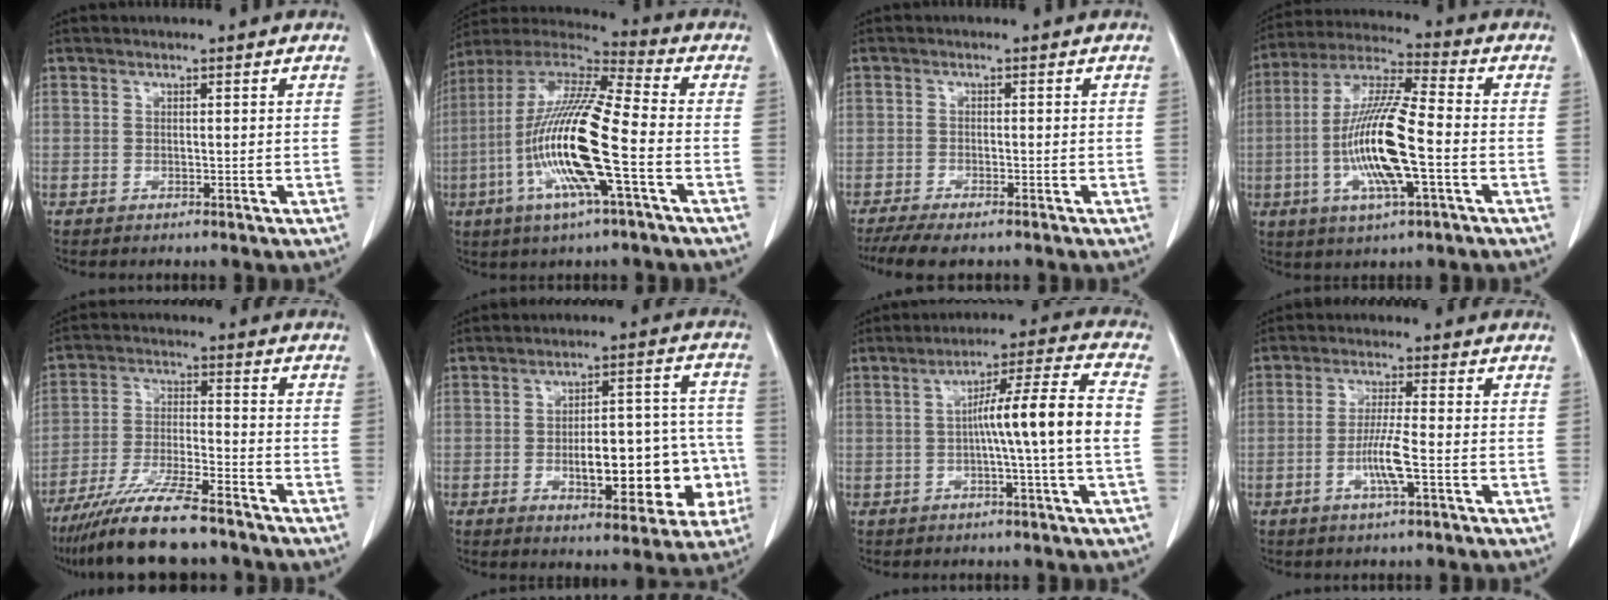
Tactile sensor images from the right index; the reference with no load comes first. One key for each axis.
{"total": 18.1, "fx": -4.5, "fy": 1.3, "fz": 17.5, "tx": -0.356, "ty": -0.009, "tz": -0.093}
{"total": 7.0, "fx": -5.6, "fy": 1.4, "fz": 3.9, "tx": -0.058, "ty": -0.013, "tz": -0.089}
{"total": 14.9, "fx": -3.1, "fy": 2.0, "fz": 14.5, "tx": -0.292, "ty": -0.007, "tz": -0.059}
{"total": 12.8, "fx": -10.6, "fy": 1.3, "fz": 7.1, "tx": -0.128, "ty": -0.024, "tz": -0.183}
{"total": 14.9, "fx": -3.7, "fy": 5.6, "fz": 13.2, "tx": -0.168, "ty": 0.035, "tz": -0.041}
{"total": 11.3, "fx": -0.7, "fy": -1.3, "fz": 11.2, "tx": -0.180, "ty": 0.016, "tz": -0.014}
{"total": 5.4, "fx": -1.7, "fy": -0.1, "fz": 5.1, "tx": -0.101, "ty": -0.005, "tz": -0.034}